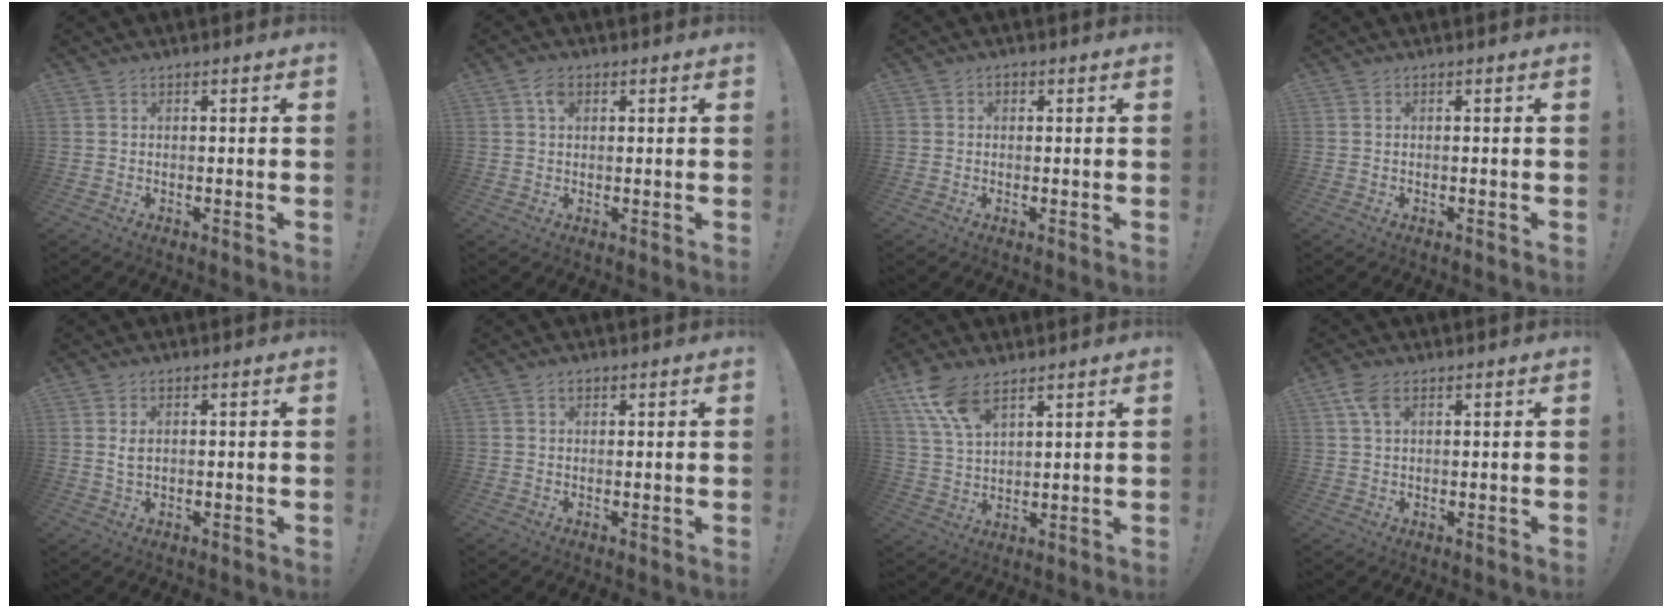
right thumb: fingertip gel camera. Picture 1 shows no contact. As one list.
[{"total": 3.4, "force": [1.3, 2.4, 2.2], "torque": [-0.044, 0.007, 0.023]}, {"total": 1.4, "force": [-0.1, 1.4, 0.5], "torque": [-0.012, 0.008, -0.002]}, {"total": 0.0}, {"total": 2.2, "force": [0.7, 1.3, 1.6], "torque": [-0.024, 0.002, 0.011]}, {"total": 1.2, "force": [0.6, 0.8, 0.6], "torque": [-0.010, 0.002, 0.011]}, {"total": 10.2, "force": [6.8, 4.5, 6.2], "torque": [-0.125, -0.023, 0.132]}, {"total": 4.8, "force": [2.2, 2.6, 3.4], "torque": [-0.068, -0.001, 0.043]}]